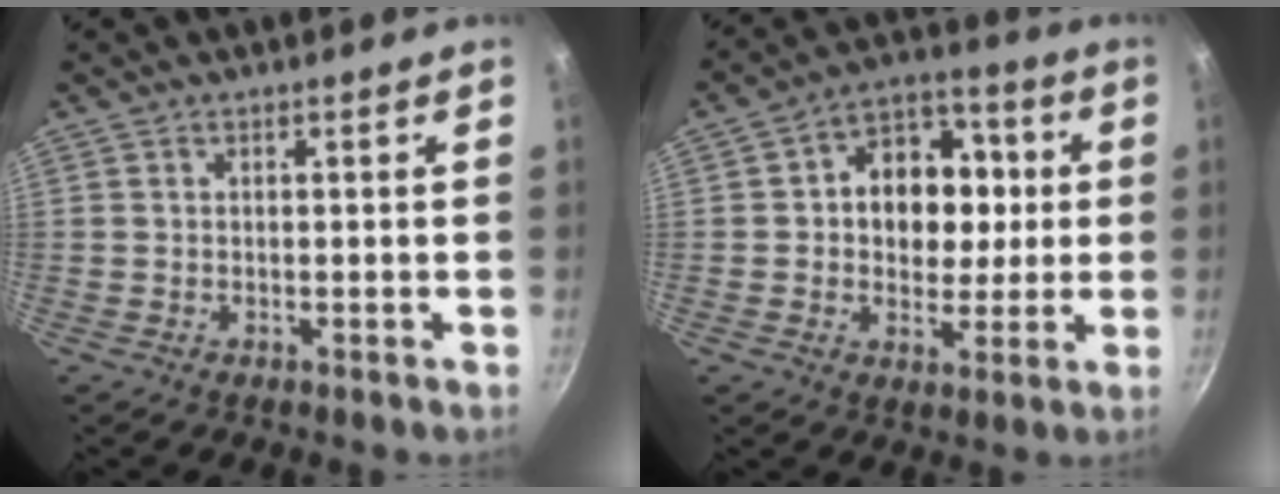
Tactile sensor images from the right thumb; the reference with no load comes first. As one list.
[{"total": 14.4, "force": [1.3, 11.1, 9.0], "torque": [-0.085, 0.016, 0.009]}]